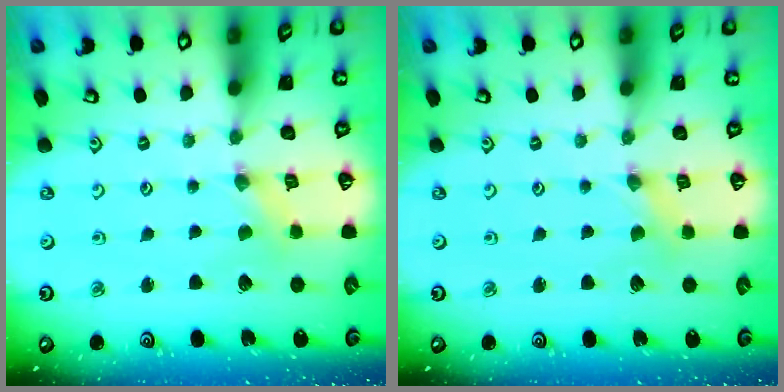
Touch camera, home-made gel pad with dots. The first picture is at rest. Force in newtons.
{"total": 0.0}